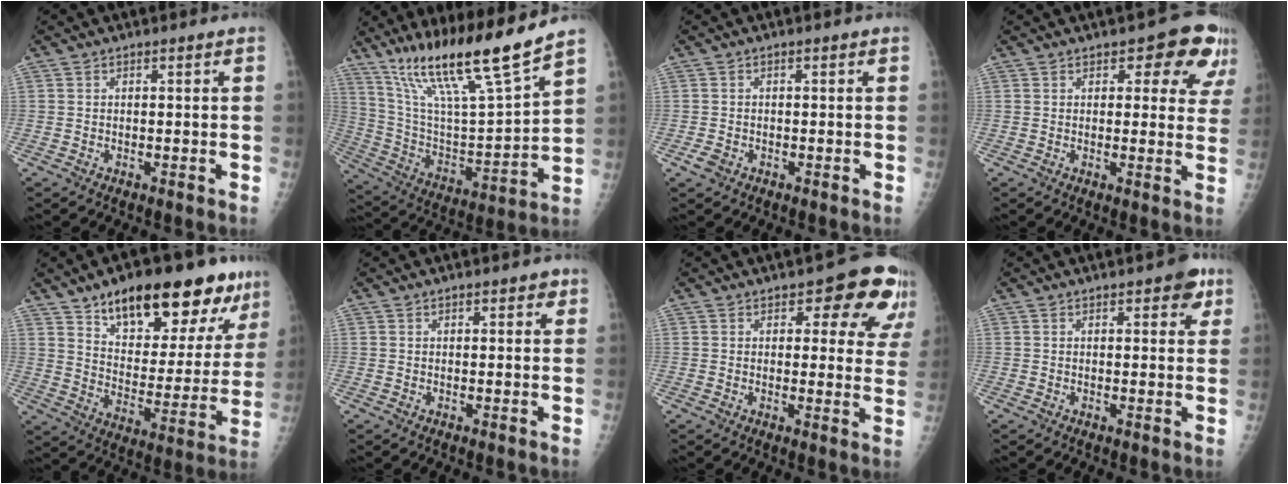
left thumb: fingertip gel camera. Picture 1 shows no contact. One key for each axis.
{"total": 20.8, "fx": 15.2, "fy": 1.1, "fz": 14.2, "tx": -0.229, "ty": -0.065, "tz": 0.280}
{"total": 1.7, "fx": -0.8, "fy": 1.2, "fz": 0.8, "tx": -0.015, "ty": 0.000, "tz": -0.014}
{"total": 8.9, "fx": 5.0, "fy": 4.5, "fz": 5.8, "tx": -0.023, "ty": -0.019, "tz": 0.050}
{"total": 23.8, "fx": 15.0, "fy": 9.8, "fz": 15.6, "tx": -0.180, "ty": -0.047, "tz": 0.229}
{"total": 1.8, "fx": 1.1, "fy": 1.0, "fz": 1.1, "tx": -0.002, "ty": -0.002, "tz": 0.011}
{"total": 11.4, "fx": 6.8, "fy": 5.5, "fz": 7.3, "tx": -0.033, "ty": -0.031, "tz": 0.068}
{"total": 4.2, "fx": 2.2, "fy": 2.0, "fz": 3.0, "tx": -0.014, "ty": -0.005, "tz": 0.020}